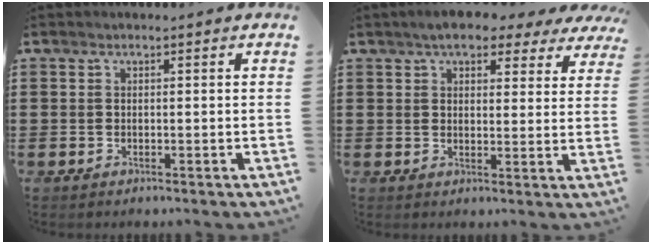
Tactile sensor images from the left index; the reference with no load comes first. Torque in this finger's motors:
{"motor_torque": [2.14, 0.00, 0.24, 0.00]}